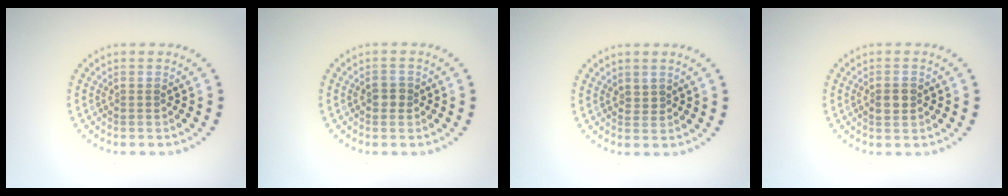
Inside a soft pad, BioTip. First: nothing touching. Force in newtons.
{"total": 1.4, "press": 1.4, "slide": 0.1}
{"total": 0.6, "press": 0.3, "slide": 0.5}
{"total": 1.7, "press": 1.7, "slide": 0.2}